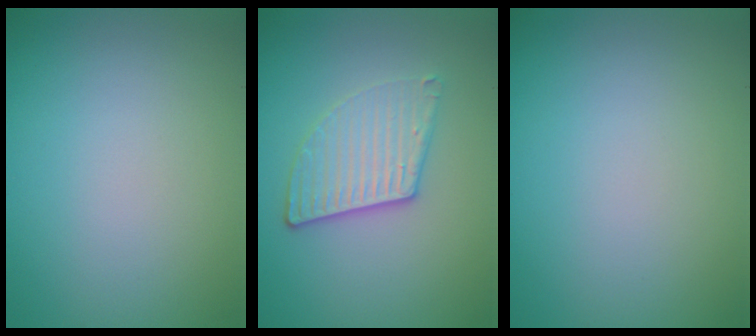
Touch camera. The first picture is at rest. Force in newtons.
{"total": 3.4, "press": 3.0, "slide": 1.5}
{"total": 0.0}